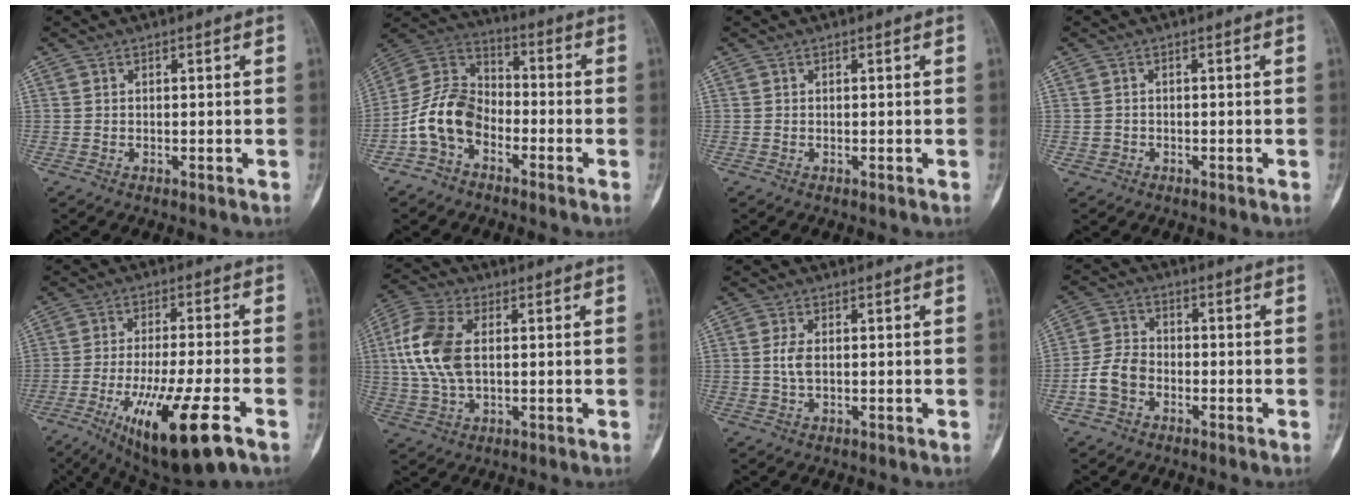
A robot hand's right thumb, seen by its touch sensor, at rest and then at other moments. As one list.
[{"total": 11.6, "force": [-4.7, 8.0, 6.9], "torque": [-0.125, 0.057, -0.104]}, {"total": 0.0}, {"total": 1.0, "force": [-0.3, 0.9, 0.0], "torque": [0.002, 0.006, -0.005]}, {"total": 17.1, "force": [-7.8, 3.4, 14.9], "torque": [-0.277, -0.004, -0.120]}, {"total": 12.3, "force": [1.6, 7.1, 10.0], "torque": [-0.221, 0.010, 0.028]}, {"total": 3.0, "force": [0.2, 1.5, 2.6], "torque": [-0.058, 0.002, 0.001]}, {"total": 6.7, "force": [-2.5, 4.9, 3.8], "torque": [-0.069, 0.024, -0.054]}]